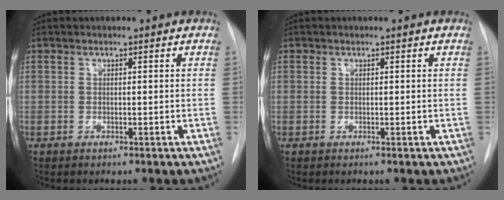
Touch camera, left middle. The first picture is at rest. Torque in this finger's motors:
{"motor_torque": [-0.09, 0.16, 0.01, -0.01]}